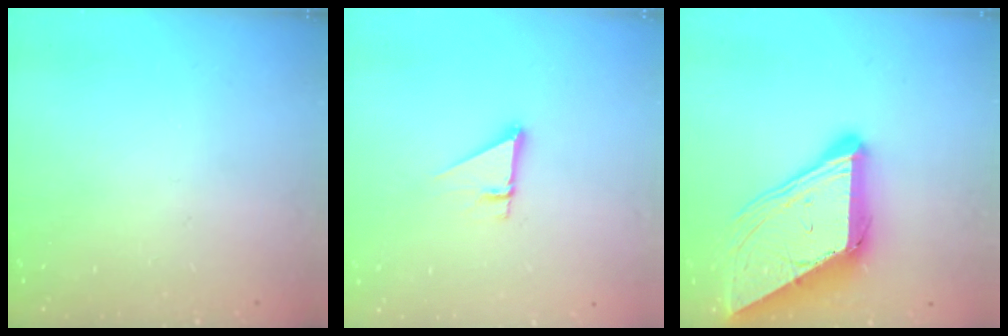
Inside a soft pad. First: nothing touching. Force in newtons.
{"total": 2.7, "press": 2.7, "slide": 0.2}
{"total": 18.6, "press": 18.5, "slide": 2.0}